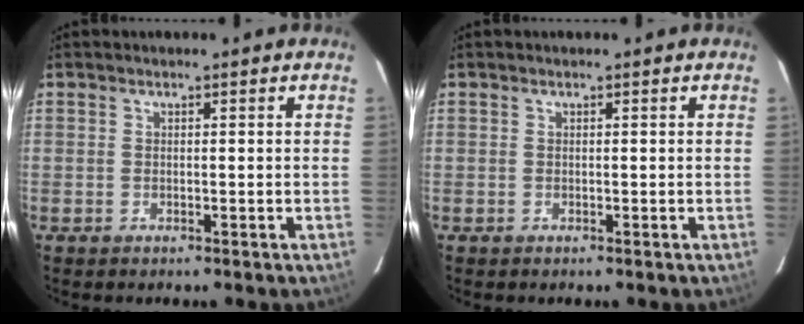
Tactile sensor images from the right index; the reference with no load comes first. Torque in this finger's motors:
{"motor_torque": [0.00, 0.00, 0.00, 0.00]}